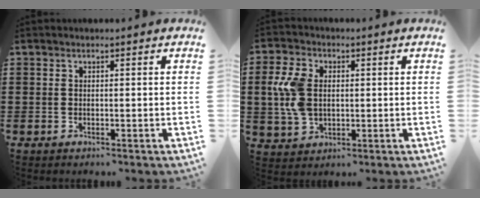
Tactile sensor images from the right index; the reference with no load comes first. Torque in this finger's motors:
{"motor_torque": [0.89, 0.54, 0.36, 0.12]}